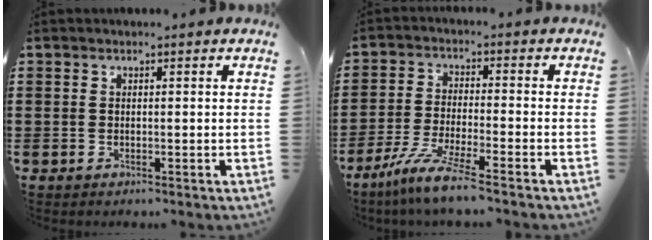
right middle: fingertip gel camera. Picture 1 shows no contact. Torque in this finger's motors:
{"motor_torque": [1.30, -0.84, 0.47, 0.06]}